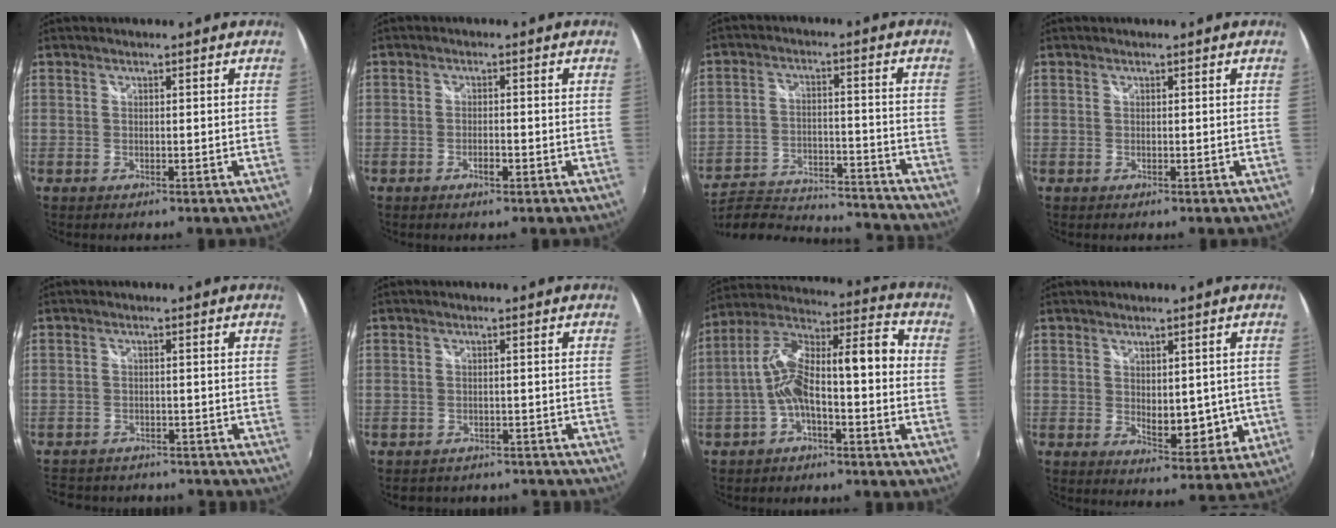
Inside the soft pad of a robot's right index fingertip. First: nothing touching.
{"total": 1.9, "force": [-1.1, 0.6, 1.4], "torque": [-0.030, -0.001, -0.020]}
{"total": 25.5, "force": [-22.7, 6.4, 9.6], "torque": [-0.190, -0.027, -0.321]}
{"total": 0.0}
{"total": 12.4, "force": [-10.4, 5.5, 3.8], "torque": [-0.098, 0.008, -0.144]}
{"total": 9.7, "force": [-8.3, 4.2, 2.6], "torque": [-0.058, 0.000, -0.103]}
{"total": 13.3, "force": [-3.0, 4.5, 12.2], "torque": [-0.225, 0.029, -0.052]}
{"total": 7.0, "force": [-0.4, 4.0, 5.8], "torque": [-0.083, -0.016, 0.004]}